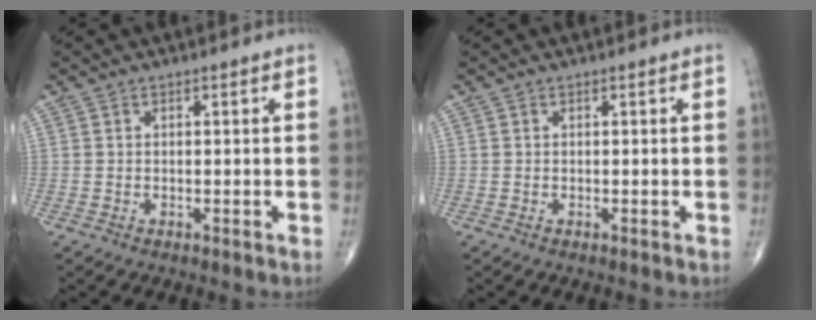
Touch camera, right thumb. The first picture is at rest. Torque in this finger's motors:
{"motor_torque": [0.00, 0.01, -0.05, 0.05, 0.00]}